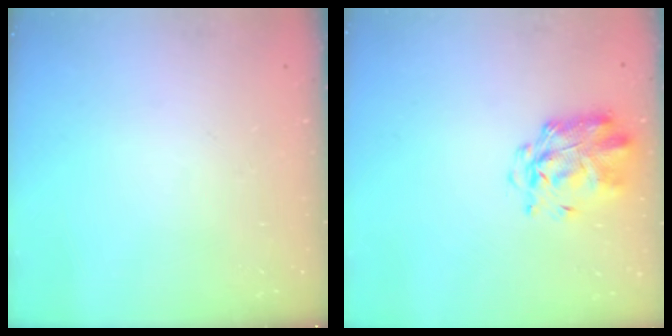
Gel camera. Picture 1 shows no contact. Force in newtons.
{"total": 2.9, "press": 2.8, "slide": 0.8}